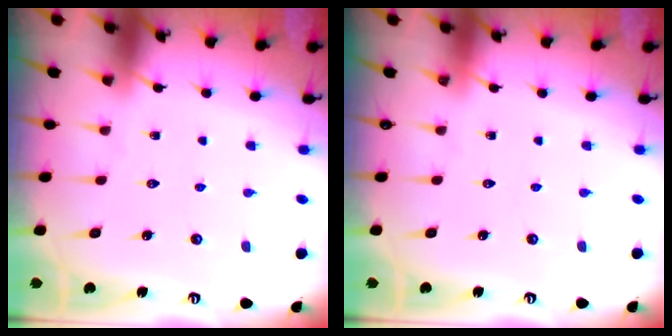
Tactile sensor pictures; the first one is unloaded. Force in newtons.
{"total": 0.0}